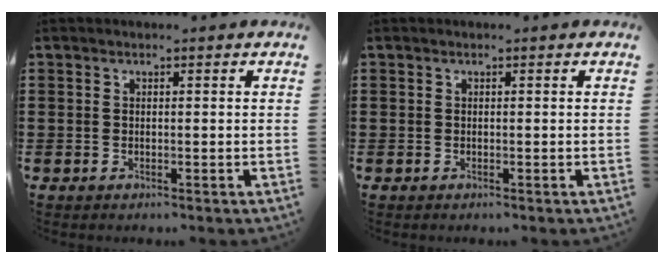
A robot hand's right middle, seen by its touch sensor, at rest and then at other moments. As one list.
[{"total": 0.0}]